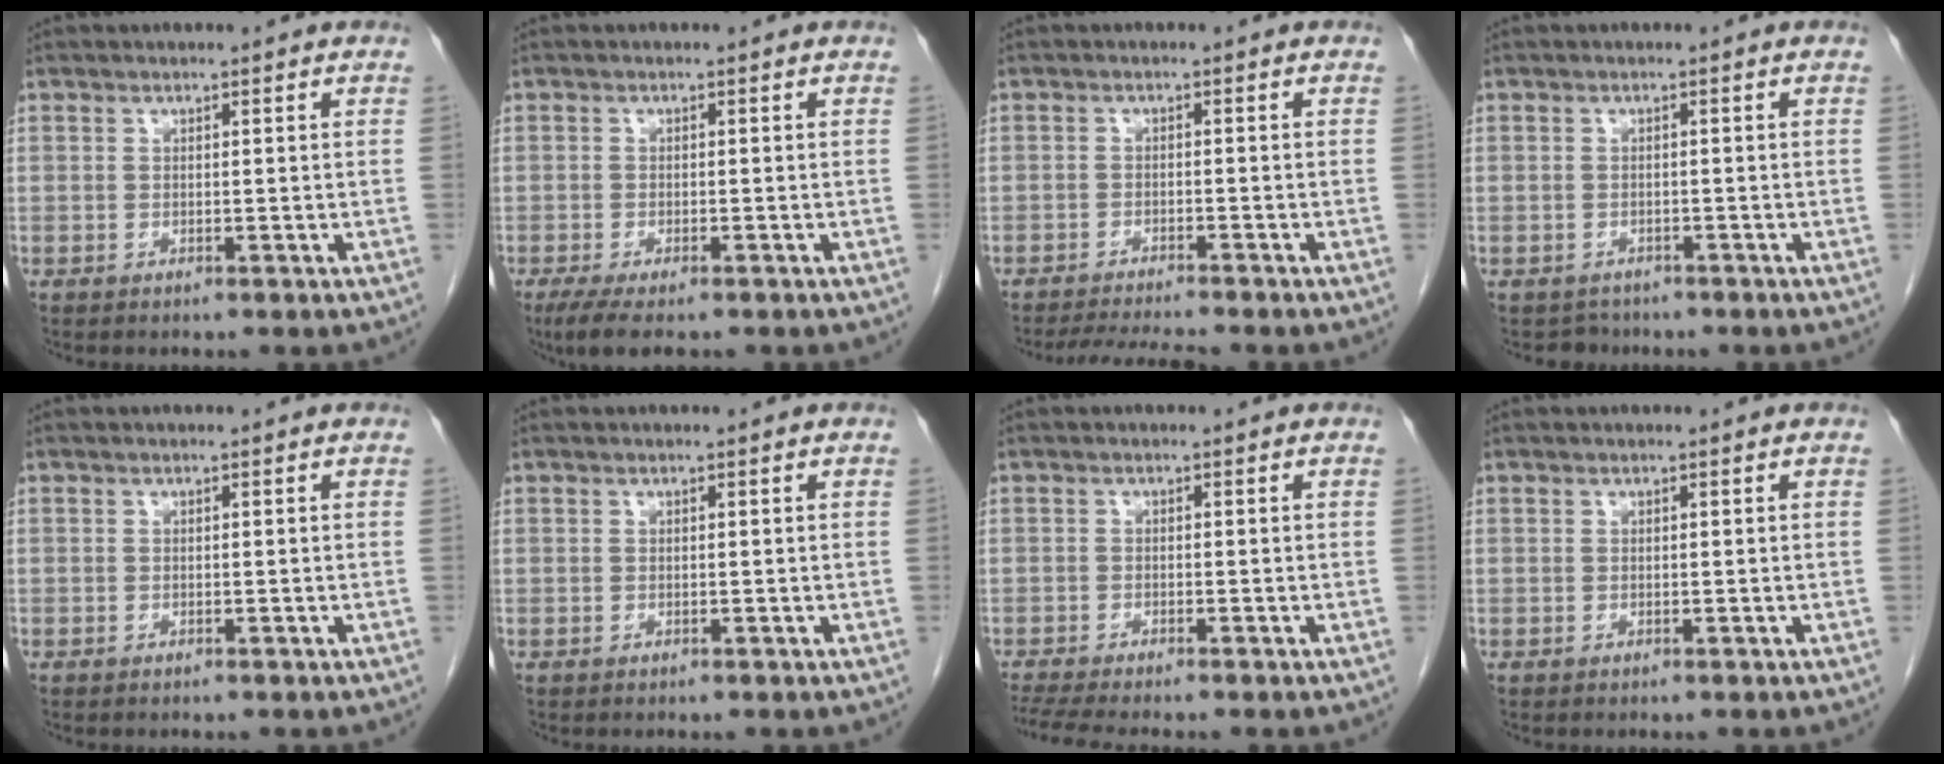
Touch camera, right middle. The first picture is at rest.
{"total": 5.5, "force": [-4.0, 1.5, 3.5], "torque": [-0.058, -0.013, -0.063]}
{"total": 5.8, "force": [-5.4, -0.3, 2.1], "torque": [-0.033, -0.016, -0.088]}
{"total": 2.0, "force": [-1.6, 1.1, -0.5], "torque": [0.002, 0.001, -0.026]}
{"total": 0.0}
{"total": 0.0}
{"total": 6.1, "force": [-5.3, -0.2, 3.0], "torque": [-0.050, -0.015, -0.090]}
{"total": 0.0}